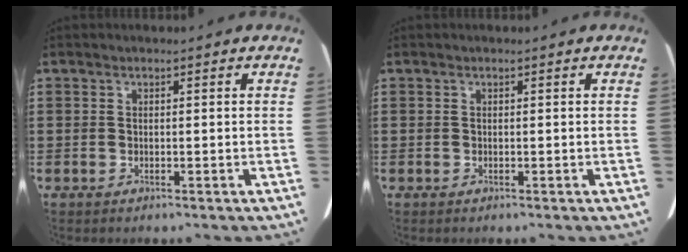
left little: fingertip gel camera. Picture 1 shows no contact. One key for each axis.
{"total": 0.0}